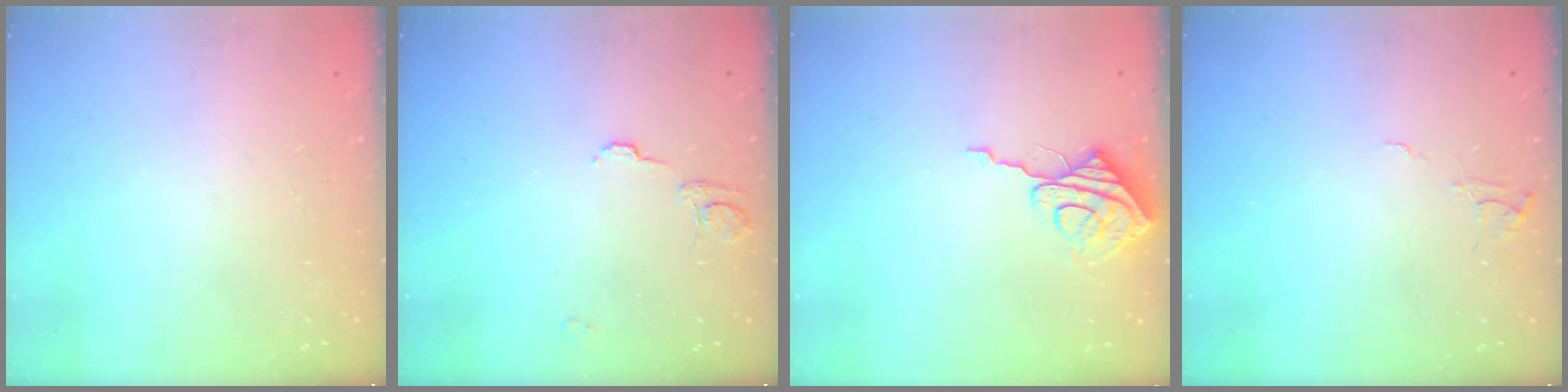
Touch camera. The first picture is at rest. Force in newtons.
{"total": 6.2, "press": 6.2, "slide": 0.4}
{"total": 8.5, "press": 8.4, "slide": 0.6}
{"total": 4.2, "press": 4.1, "slide": 0.4}